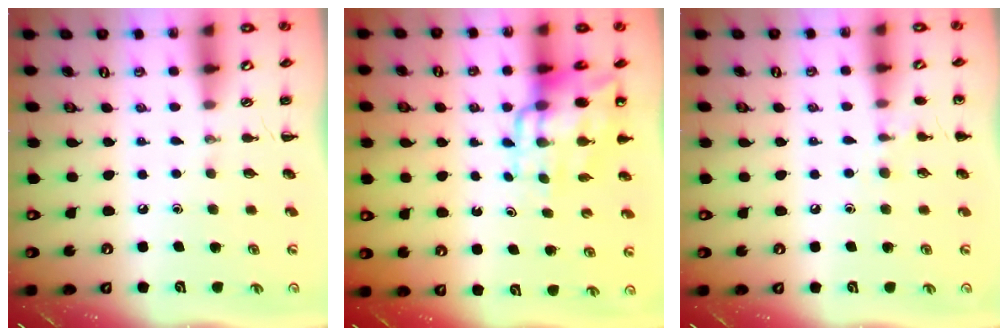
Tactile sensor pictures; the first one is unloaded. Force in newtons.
{"total": 12.1, "press": 11.7, "slide": 3.1}
{"total": 6.2, "press": 6.0, "slide": 1.8}